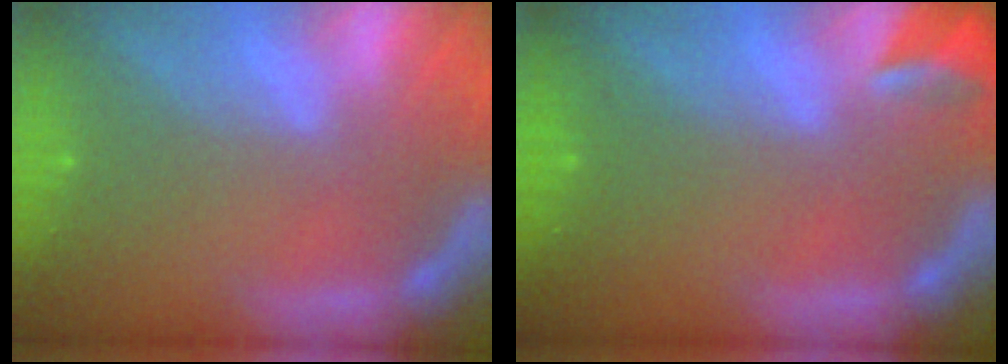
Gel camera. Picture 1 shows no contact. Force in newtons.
{"total": 2.4}